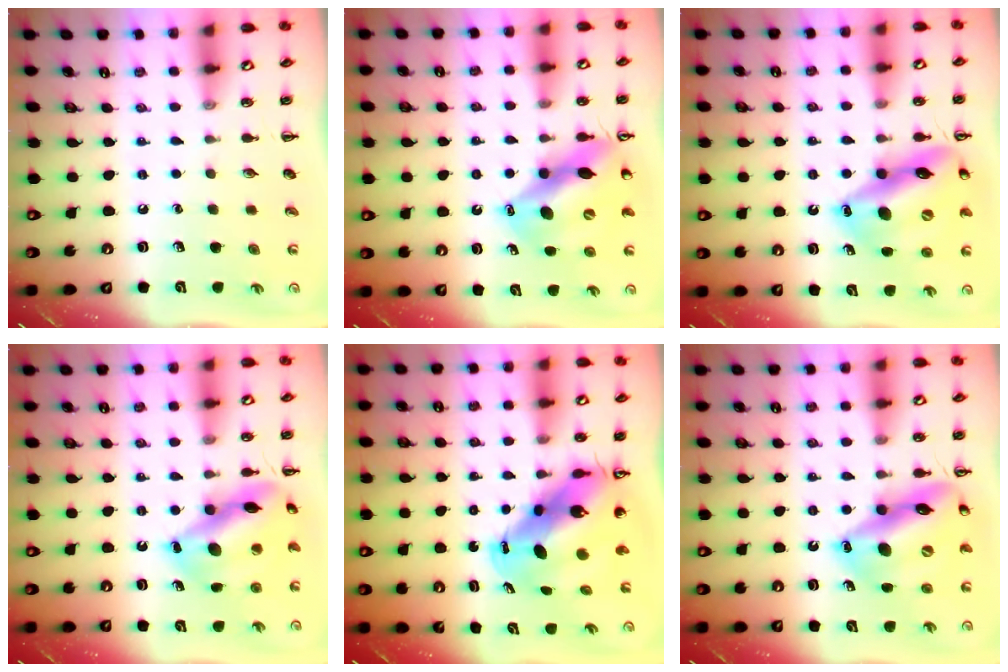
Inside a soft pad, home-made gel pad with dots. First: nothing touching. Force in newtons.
{"total": 14.2, "press": 13.5, "slide": 4.4}
{"total": 18.6, "press": 17.9, "slide": 5.1}
{"total": 15.0, "press": 14.9, "slide": 1.3}
{"total": 13.6, "press": 13.1, "slide": 3.7}
{"total": 18.6, "press": 17.9, "slide": 5.1}